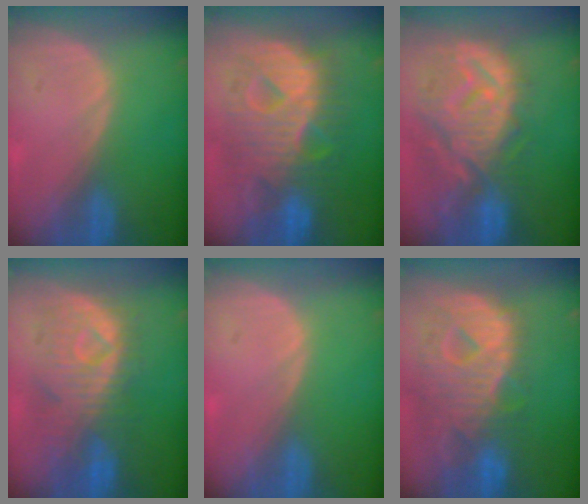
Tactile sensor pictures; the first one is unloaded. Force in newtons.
{"total": 12.4, "press": 12.4, "slide": 1.4}
{"total": 12.6, "press": 11.2, "slide": 5.8}
{"total": 9.6, "press": 9.2, "slide": 3.0}
{"total": 0.0}
{"total": 12.8, "press": 10.9, "slide": 6.7}